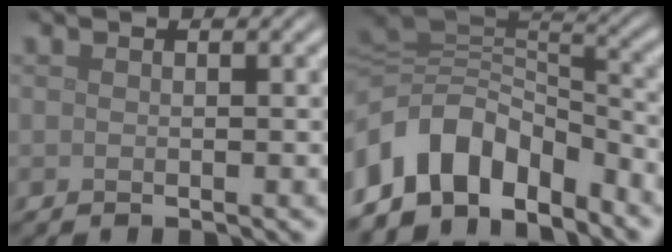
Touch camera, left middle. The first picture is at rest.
{"total": 10.3, "force": [-5.8, 6.6, 5.5], "torque": [-0.097, 0.007, -0.105]}